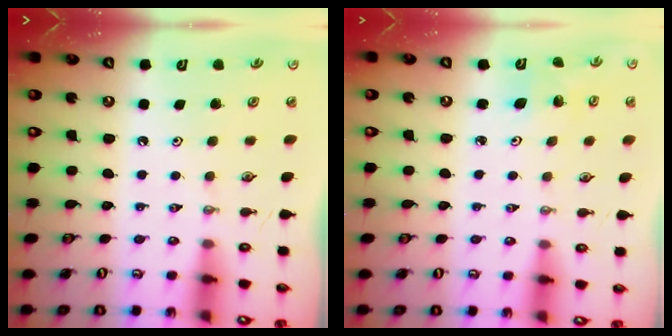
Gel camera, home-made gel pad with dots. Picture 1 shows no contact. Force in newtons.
{"total": 2.5, "press": 2.5, "slide": 0.1}